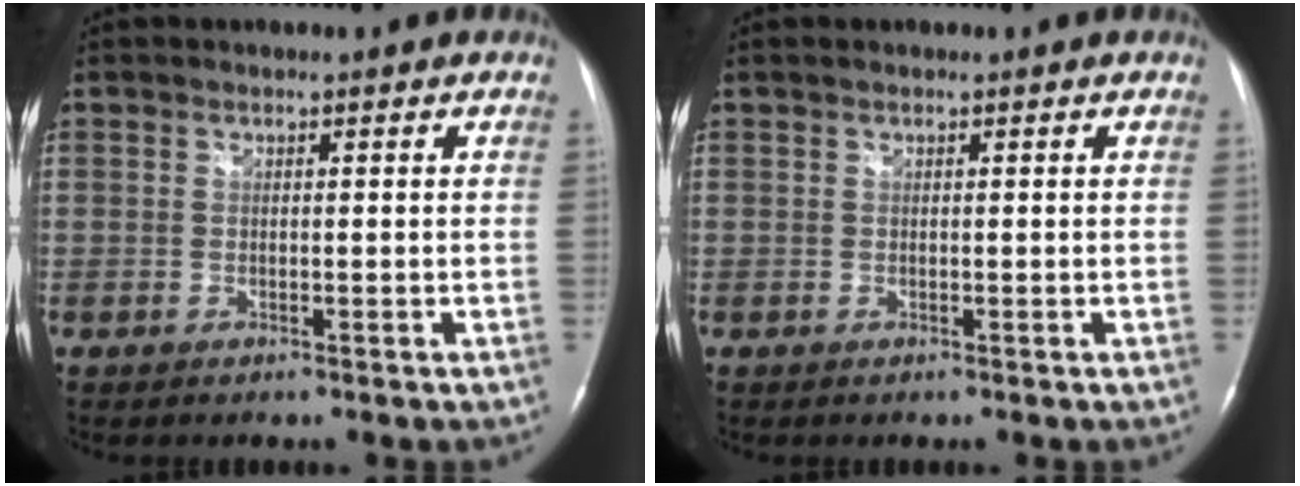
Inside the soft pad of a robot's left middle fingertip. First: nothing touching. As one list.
[{"total": 0.0}]